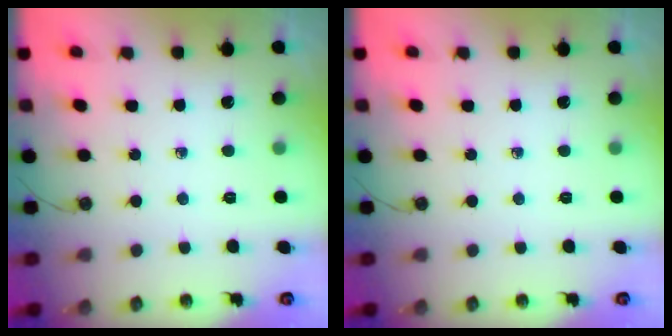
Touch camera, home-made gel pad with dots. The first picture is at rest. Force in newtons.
{"total": 0.0}